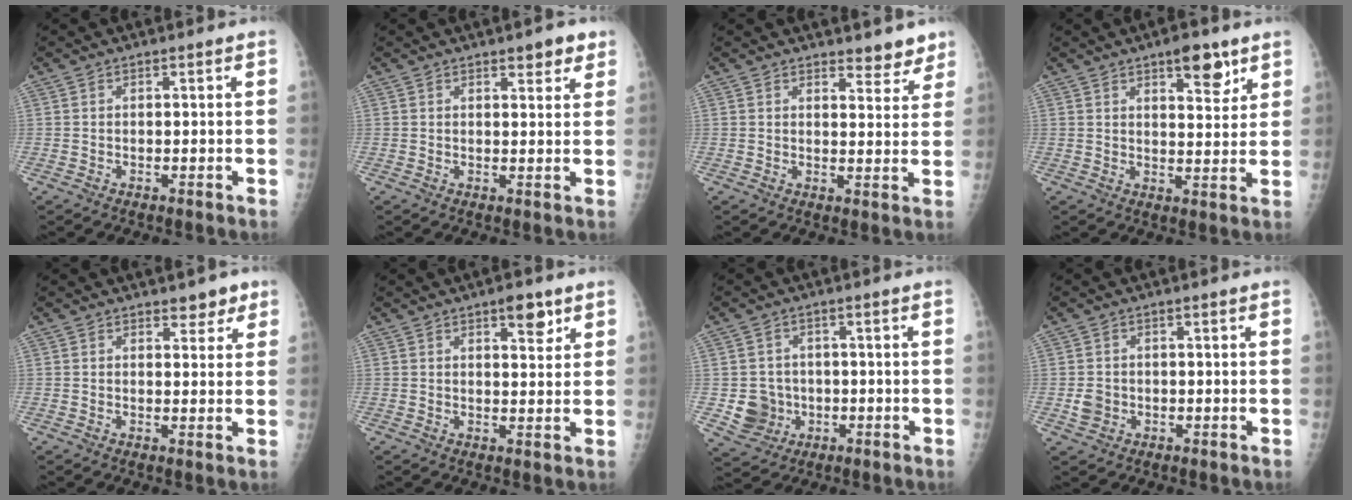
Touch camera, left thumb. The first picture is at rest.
{"total": 3.7, "force": [2.5, 1.6, 2.2], "torque": [-0.010, -0.011, 0.030]}
{"total": 4.6, "force": [3.9, 1.9, 1.4], "torque": [0.010, -0.028, 0.047]}
{"total": 7.3, "force": [4.5, 2.8, 4.9], "torque": [-0.048, -0.026, 0.062]}
{"total": 3.3, "force": [2.3, 1.8, 1.5], "torque": [0.006, -0.012, 0.029]}
{"total": 4.8, "force": [2.9, 1.9, 3.3], "torque": [-0.030, -0.015, 0.039]}
{"total": 6.3, "force": [-0.9, 6.1, 1.5], "torque": [-0.001, 0.008, -0.008]}
{"total": 2.7, "force": [-0.5, 2.4, 1.2], "torque": [-0.012, 0.003, -0.005]}